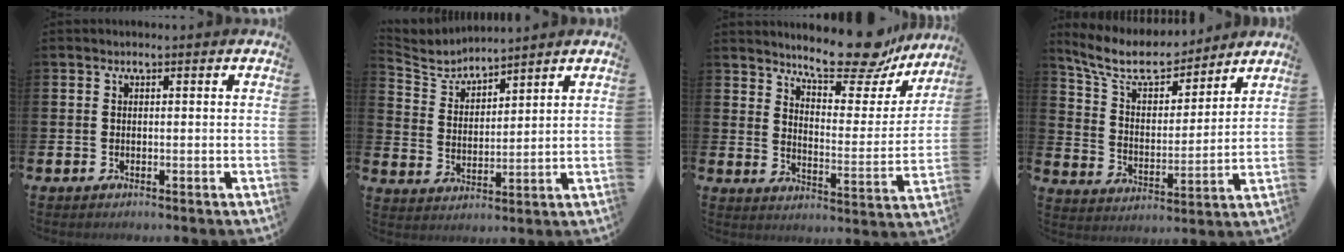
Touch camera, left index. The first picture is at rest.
{"total": 4.4, "force": [4.4, 0.6, 0.0], "torque": [-0.026, -0.030, 0.077]}
{"total": 12.7, "force": [10.9, 3.3, 5.7], "torque": [-0.101, -0.066, 0.189]}
{"total": 9.4, "force": [8.4, 2.8, 3.1], "torque": [-0.097, -0.050, 0.149]}